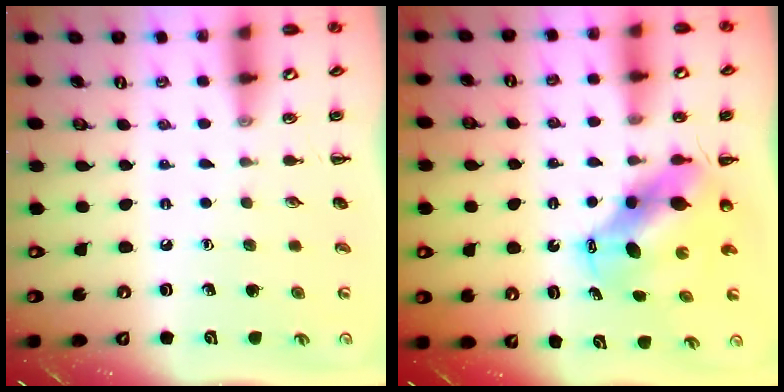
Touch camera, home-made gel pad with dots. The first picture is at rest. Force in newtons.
{"total": 7.2, "press": 6.9, "slide": 2.1}